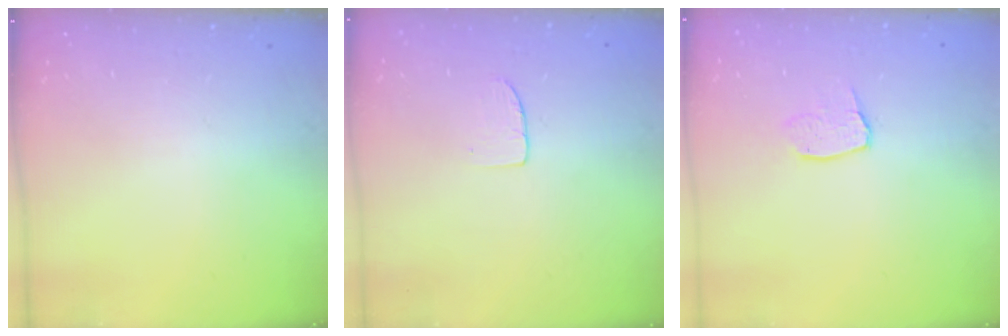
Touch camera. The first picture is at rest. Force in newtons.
{"total": 3.7, "press": 3.7, "slide": 0.3}
{"total": 3.0, "press": 3.0, "slide": 0.2}